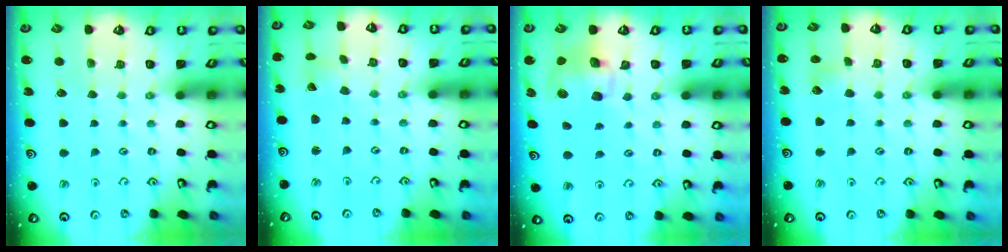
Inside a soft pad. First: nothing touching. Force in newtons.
{"total": 1.0, "press": 1.0, "slide": 0.0}
{"total": 9.1, "press": 9.0, "slide": 1.6}
{"total": 3.1, "press": 3.0, "slide": 0.5}